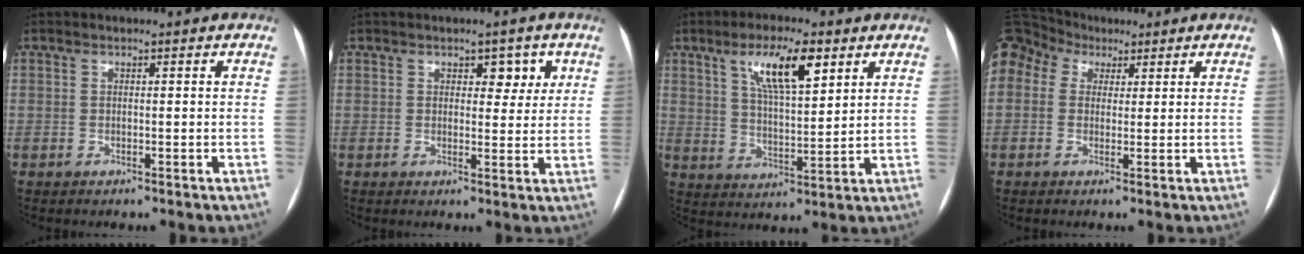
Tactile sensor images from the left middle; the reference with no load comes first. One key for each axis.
{"total": 4.1, "fx": 1.8, "fy": 2.5, "fz": 2.7, "tx": -0.018, "ty": 0.007, "tz": 0.022}
{"total": 10.1, "fx": 5.3, "fy": 2.5, "fz": 8.2, "tx": -0.149, "ty": 0.005, "tz": 0.095}
{"total": 14.7, "fx": 7.1, "fy": 11.5, "fz": 5.8, "tx": -0.195, "ty": 0.090, "tz": 0.140}